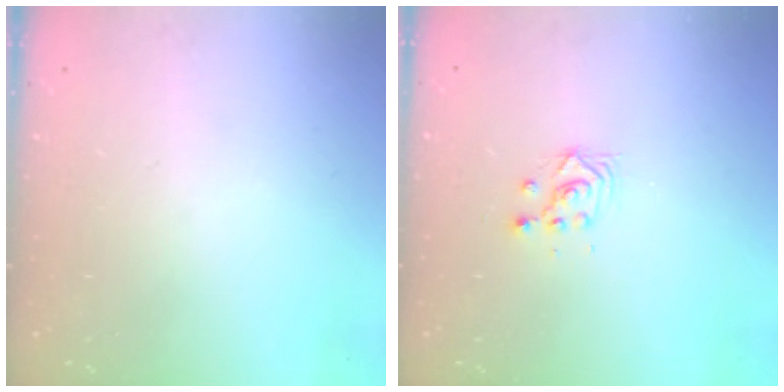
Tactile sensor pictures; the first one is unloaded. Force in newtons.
{"total": 2.8, "press": 2.8, "slide": 0.2}